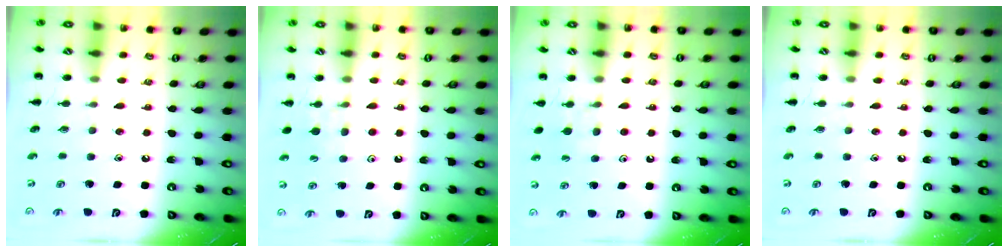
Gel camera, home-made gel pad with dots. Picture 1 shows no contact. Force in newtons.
{"total": 6.4, "press": 6.2, "slide": 1.7}
{"total": 6.2, "press": 5.8, "slide": 2.2}
{"total": 0.0}